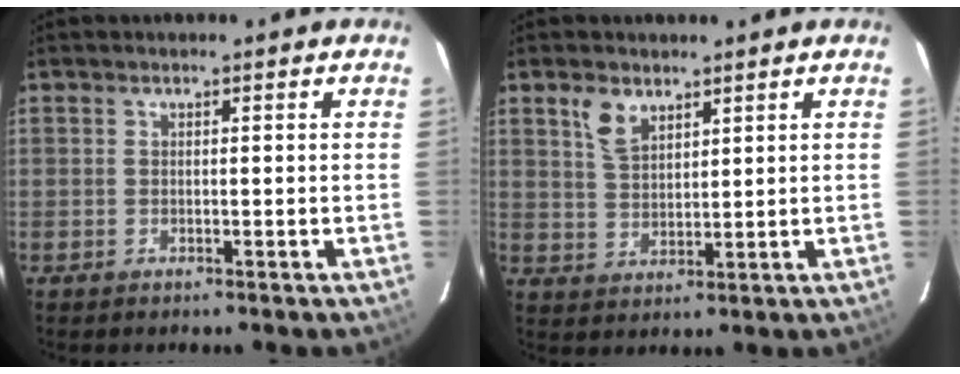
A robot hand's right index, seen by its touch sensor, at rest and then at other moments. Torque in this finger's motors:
{"motor_torque": [0.10, 0.10, 0.10, 0.06]}